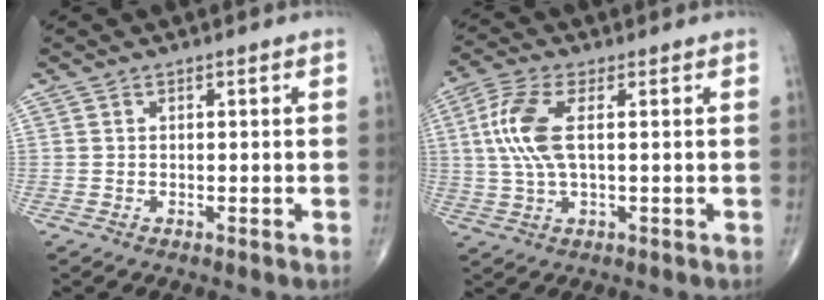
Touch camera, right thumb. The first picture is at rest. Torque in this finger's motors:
{"motor_torque": [-0.25, 0.52, 0.67, 0.64, -0.01]}